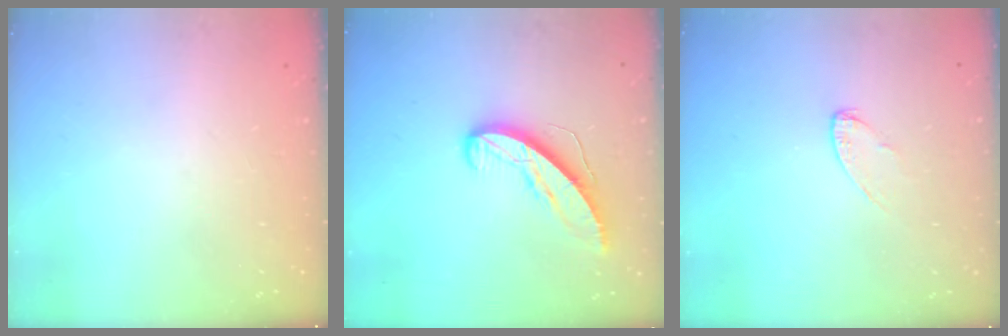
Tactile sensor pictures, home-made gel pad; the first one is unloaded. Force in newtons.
{"total": 8.7, "press": 8.7, "slide": 0.5}
{"total": 4.1, "press": 4.1, "slide": 0.4}